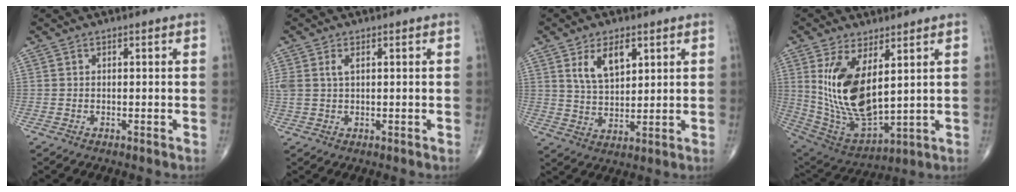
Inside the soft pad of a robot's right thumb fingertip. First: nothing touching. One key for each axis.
{"total": 3.1, "fx": 1.0, "fy": 1.6, "fz": 2.4, "tx": -0.063, "ty": 0.010, "tz": 0.024}
{"total": 8.0, "fx": 3.6, "fy": 4.2, "fz": 5.8, "tx": -0.089, "ty": -0.020, "tz": 0.072}
{"total": 16.3, "fx": 4.2, "fy": 7.6, "fz": 13.7, "tx": -0.253, "ty": -0.025, "tz": 0.107}